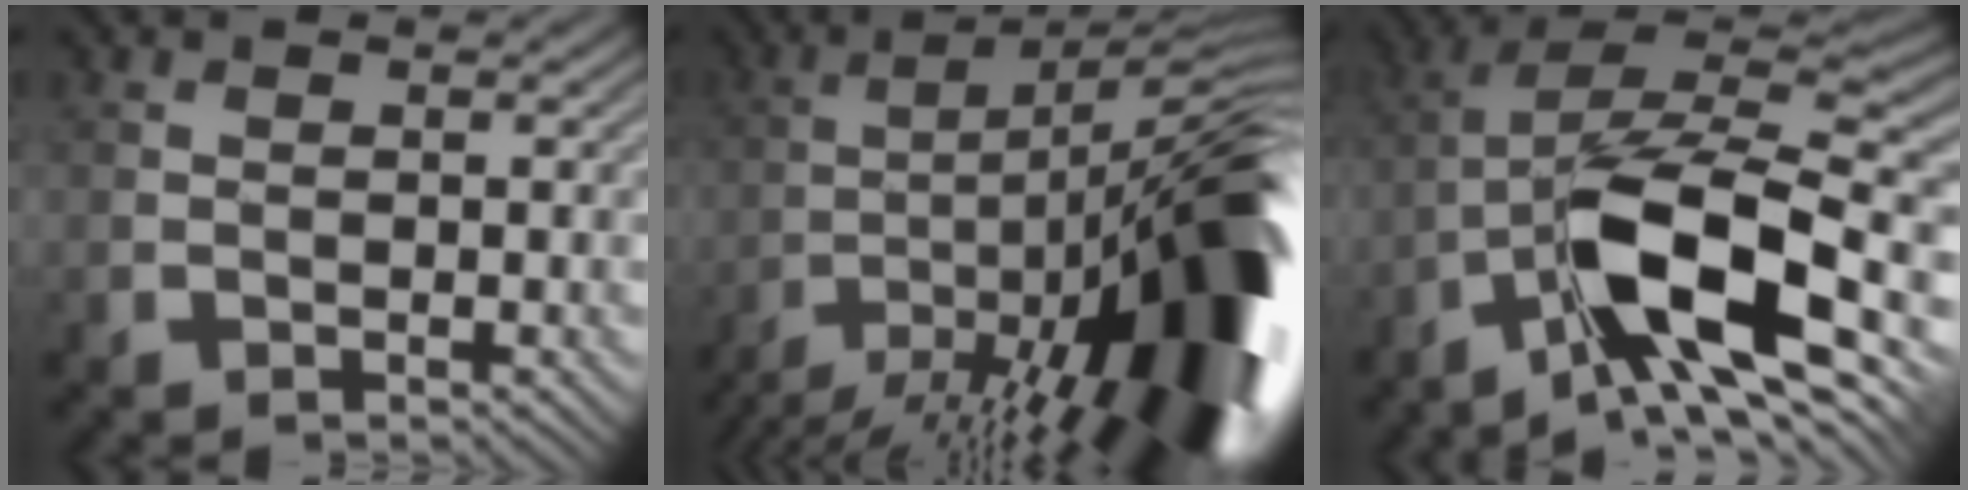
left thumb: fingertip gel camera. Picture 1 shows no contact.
{"total": 18.6, "force": [-9.9, 3.9, 15.3], "torque": [-0.223, -0.001, -0.175]}
{"total": 12.7, "force": [-6.1, 3.8, 10.5], "torque": [-0.185, 0.006, -0.119]}